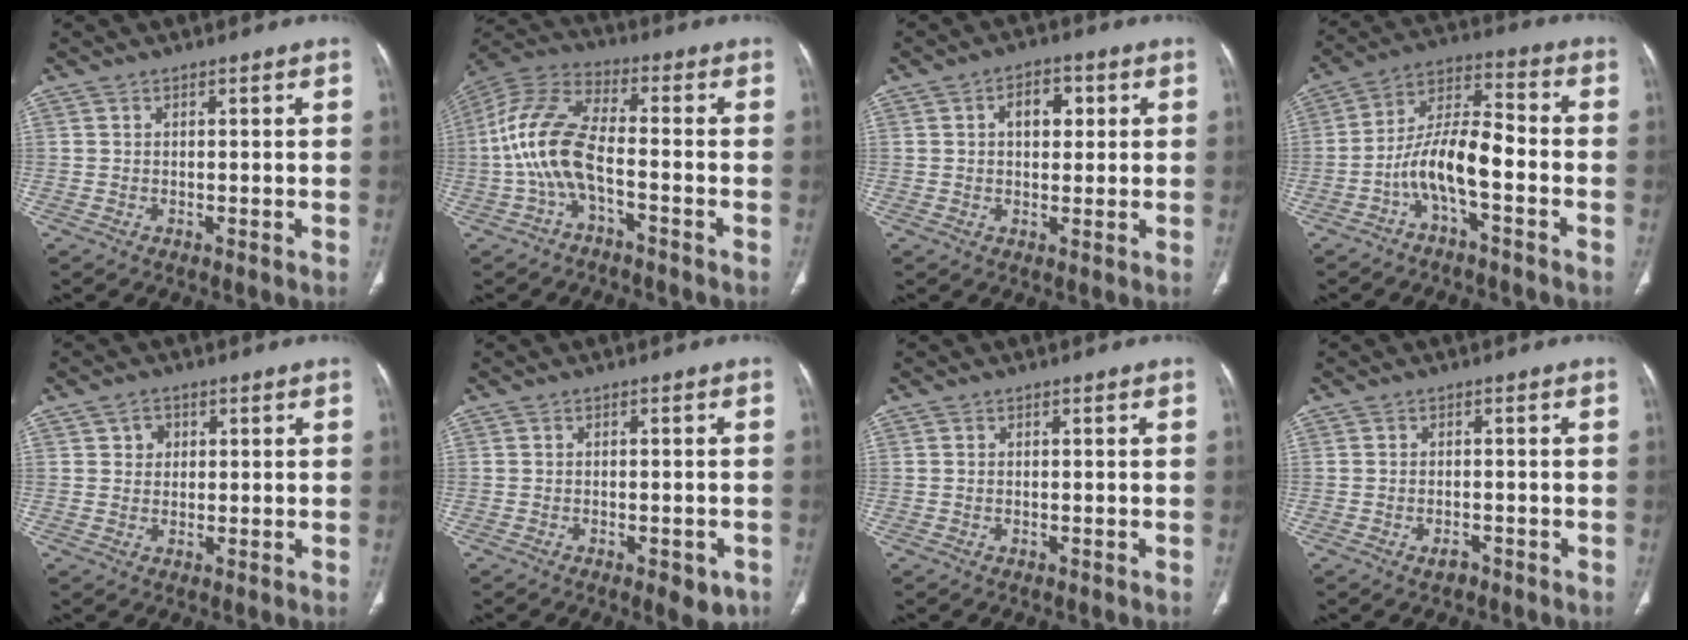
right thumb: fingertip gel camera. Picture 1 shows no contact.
{"total": 11.8, "force": [-3.1, 4.9, 10.3], "torque": [-0.228, 0.044, -0.067]}
{"total": 5.9, "force": [1.5, 3.8, 4.2], "torque": [-0.041, 0.005, 0.021]}
{"total": 10.9, "force": [-4.0, 3.7, 9.5], "torque": [-0.184, 0.058, -0.080]}
{"total": 2.7, "force": [0.9, 2.3, 1.0], "torque": [-0.001, -0.002, 0.012]}
{"total": 4.6, "force": [-2.4, 2.0, 3.4], "torque": [-0.031, 0.006, -0.023]}
{"total": 0.0}
{"total": 1.8, "force": [-1.2, 1.0, 0.9], "torque": [-0.010, 0.010, -0.016]}